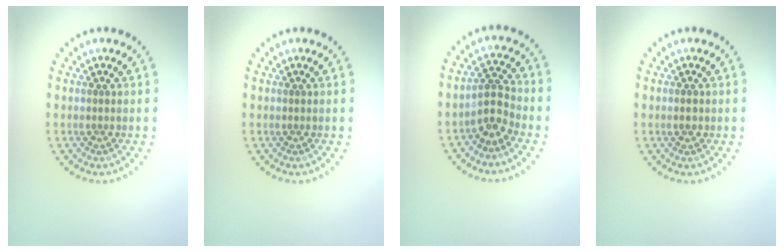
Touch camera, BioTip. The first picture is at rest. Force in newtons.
{"total": 0.0}
{"total": 2.4, "press": 1.9, "slide": 1.6}
{"total": 1.1, "press": 1.1, "slide": 0.1}